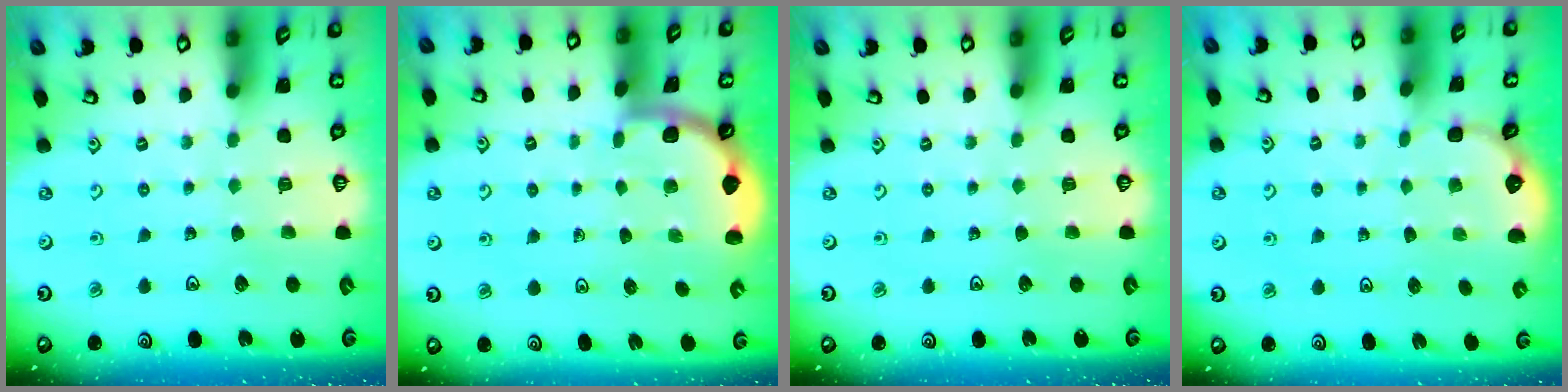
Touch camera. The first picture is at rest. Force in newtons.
{"total": 1.9, "press": 1.9, "slide": 0.0}
{"total": 0.0}
{"total": 1.6, "press": 0.9, "slide": 1.3}